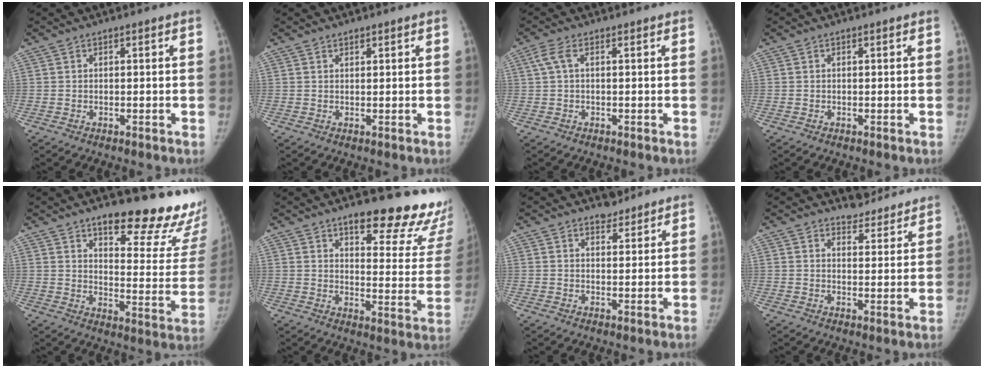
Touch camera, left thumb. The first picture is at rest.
{"total": 1.1, "force": [1.0, 0.5, 0.4], "torque": [0.000, -0.006, 0.015]}
{"total": 2.7, "force": [0.9, 1.1, 2.3], "torque": [-0.065, 0.011, 0.019]}
{"total": 0.0}
{"total": 24.0, "force": [17.5, 7.5, 14.6], "torque": [-0.140, -0.113, 0.220]}
{"total": 22.2, "force": [16.7, 7.1, 12.8], "torque": [-0.114, -0.102, 0.201]}
{"total": 3.4, "force": [2.9, 1.5, 0.9], "torque": [0.004, -0.021, 0.043]}
{"total": 5.6, "force": [5.3, 1.8, 0.1], "torque": [0.022, -0.045, 0.070]}